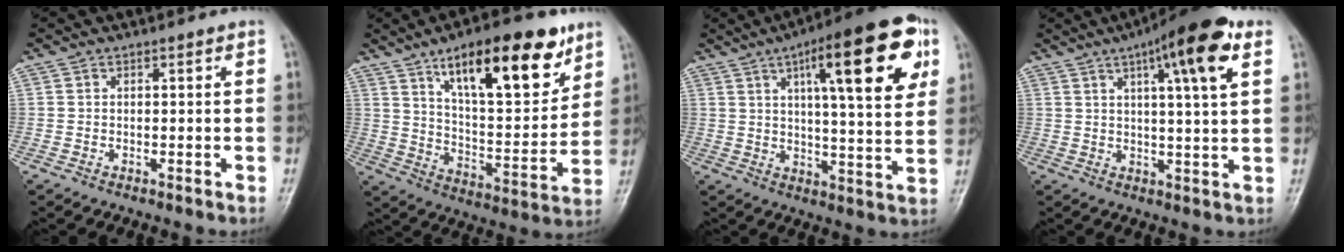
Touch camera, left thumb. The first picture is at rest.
{"total": 21.8, "force": [12.5, 7.8, 16.1], "torque": [-0.207, -0.054, 0.207]}
{"total": 21.2, "force": [8.5, 5.6, 18.6], "torque": [-0.235, -0.008, 0.116]}
{"total": 13.5, "force": [6.1, 2.5, 11.8], "torque": [-0.170, -0.005, 0.084]}